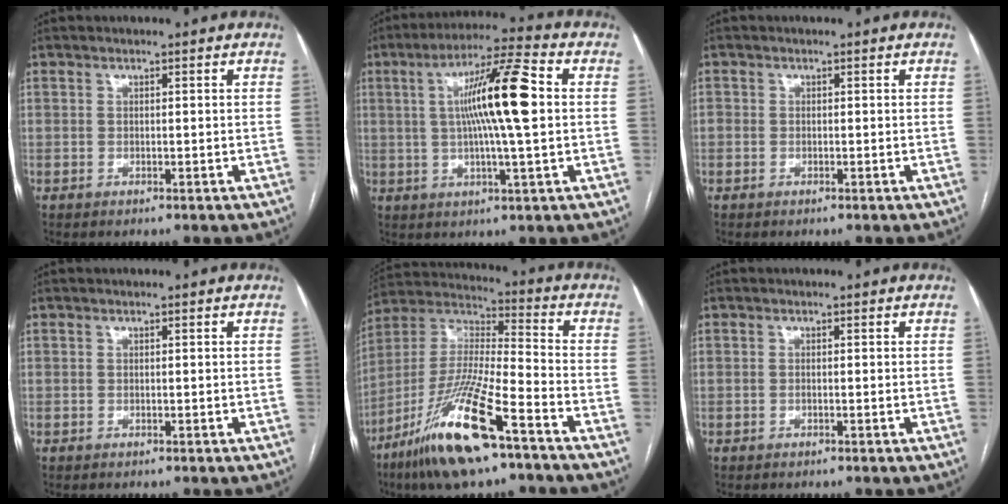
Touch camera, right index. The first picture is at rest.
{"total": 13.0, "force": [1.5, 0.2, 13.0], "torque": [-0.224, 0.013, 0.022]}
{"total": 0.7, "force": [0.0, 0.7, 0.2], "torque": [0.004, 0.003, -0.002]}
{"total": 0.0}
{"total": 19.4, "force": [-11.5, 2.4, 15.4], "torque": [-0.344, -0.040, -0.216]}
{"total": 0.0}